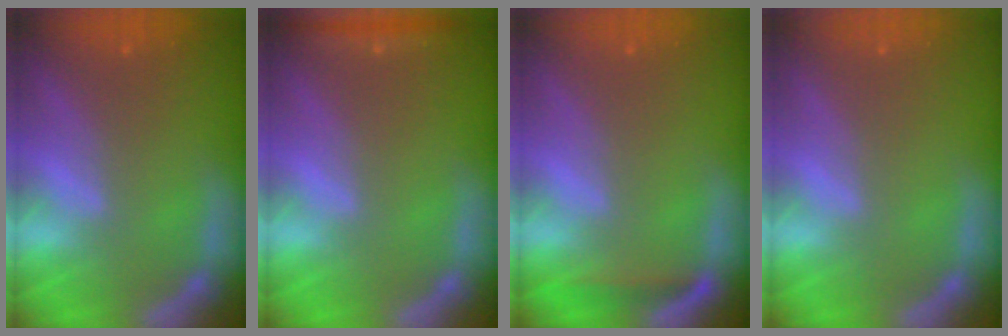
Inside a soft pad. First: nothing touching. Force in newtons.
{"total": 1.9}
{"total": 1.9}
{"total": 0.0}